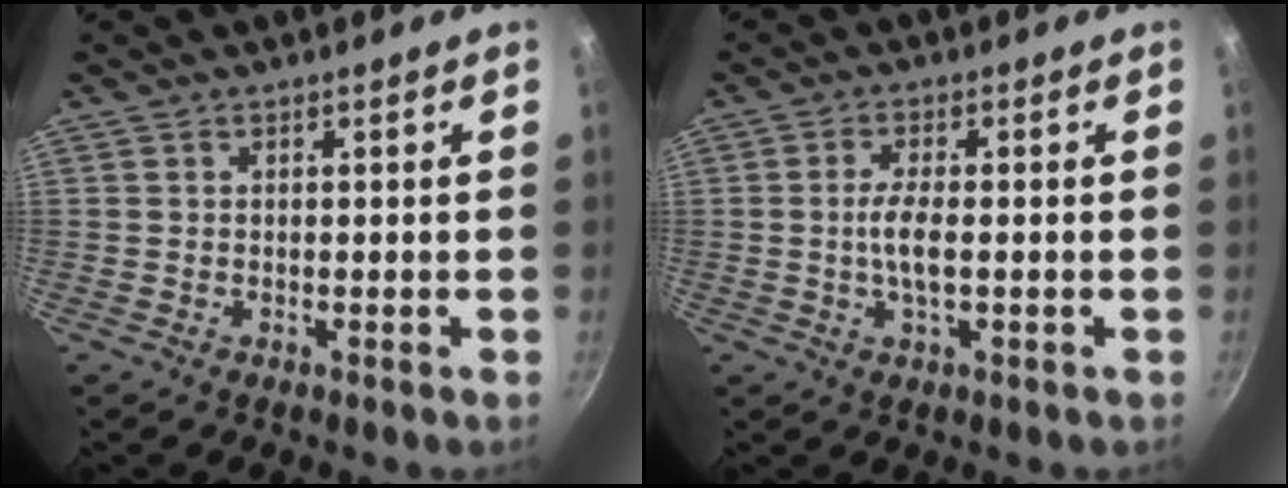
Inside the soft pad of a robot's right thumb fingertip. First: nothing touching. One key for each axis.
{"total": 4.7, "fx": -0.5, "fy": 1.5, "fz": 4.4, "tx": -0.094, "ty": 0.003, "tz": -0.013}